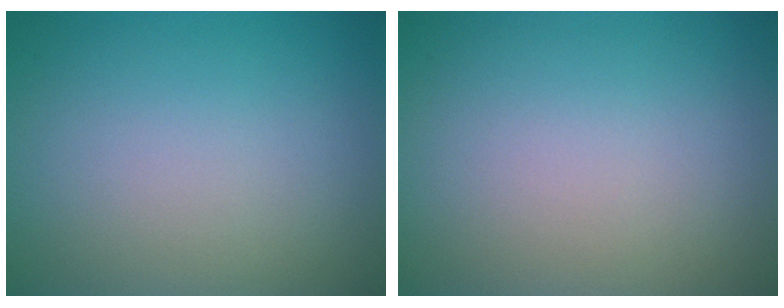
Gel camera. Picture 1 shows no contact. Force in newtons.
{"total": 0.0}